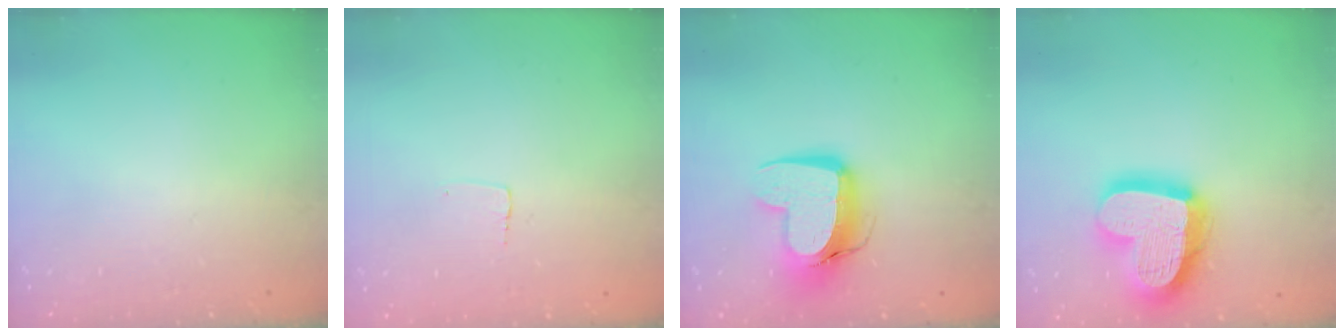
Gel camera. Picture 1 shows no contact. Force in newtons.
{"total": 2.3, "press": 2.3, "slide": 0.1}
{"total": 12.9, "press": 12.9, "slide": 1.2}
{"total": 21.6, "press": 21.5, "slide": 1.9}